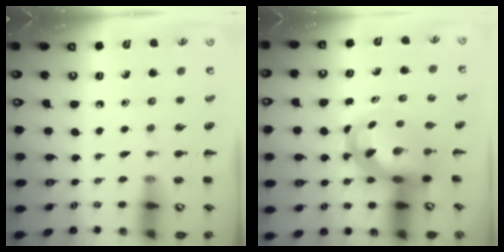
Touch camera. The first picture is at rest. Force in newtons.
{"total": 5.6, "press": 5.3, "slide": 1.5}